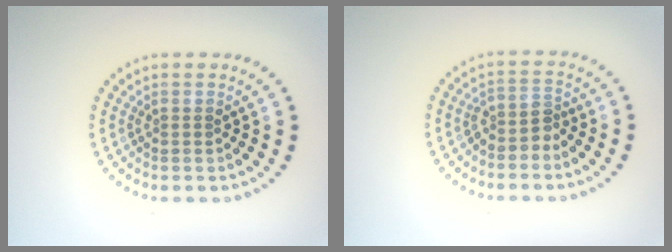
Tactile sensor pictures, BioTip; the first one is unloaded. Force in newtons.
{"total": 2.0, "press": 1.5, "slide": 1.3}